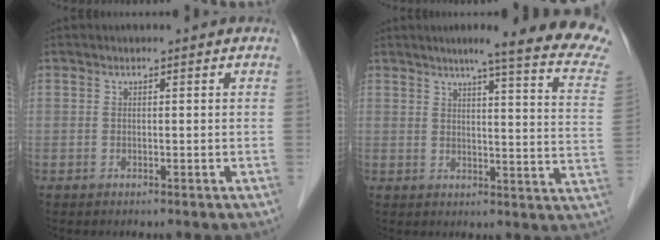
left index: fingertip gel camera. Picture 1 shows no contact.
{"total": 19.3, "force": [16.3, -0.4, 10.3], "torque": [-0.126, -0.055, 0.179]}